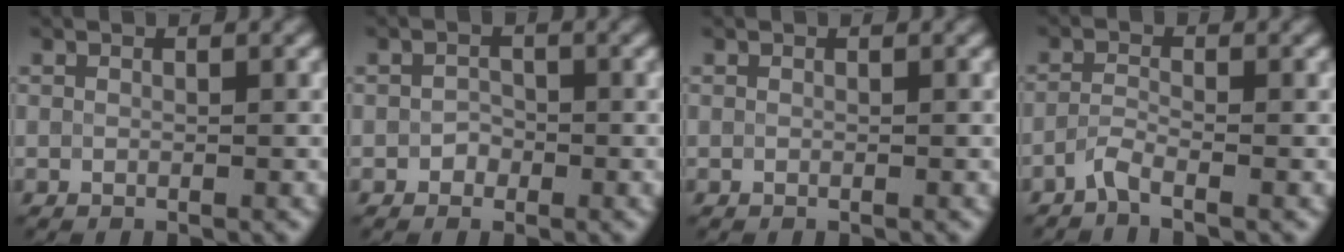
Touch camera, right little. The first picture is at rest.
{"total": 1.1, "force": [-0.5, 0.9, 0.3], "torque": [-0.002, 0.001, -0.010]}
{"total": 0.0}
{"total": 1.6, "force": [-1.2, 0.2, 1.1], "torque": [-0.024, -0.001, -0.031]}